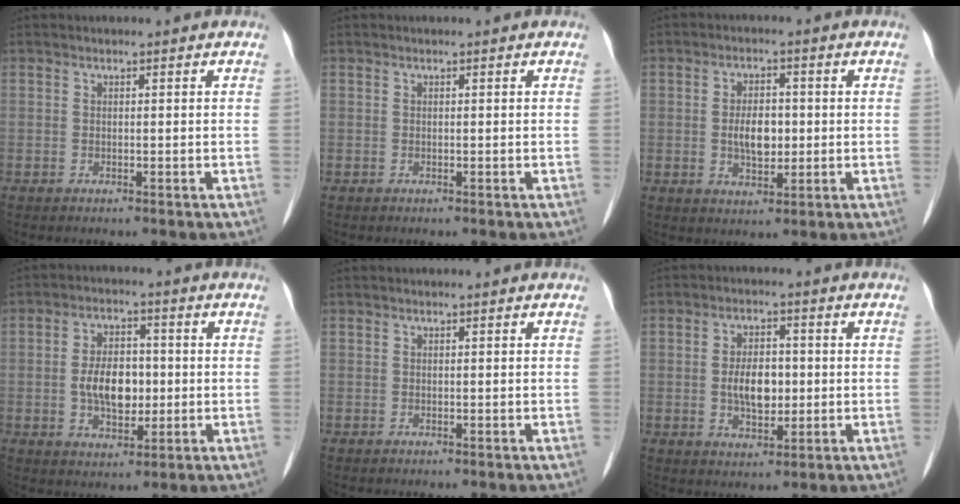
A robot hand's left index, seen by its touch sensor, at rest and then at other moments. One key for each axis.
{"total": 0.0}
{"total": 5.1, "fx": -0.2, "fy": 2.8, "fz": 4.3, "tx": -0.083, "ty": 0.003, "tz": 0.000}
{"total": 7.5, "fx": -0.4, "fy": 4.4, "fz": 6.1, "tx": -0.123, "ty": 0.009, "tz": -0.005}
{"total": 0.0}
{"total": 6.1, "fx": -0.2, "fy": 3.4, "fz": 5.1, "tx": -0.099, "ty": 0.005, "tz": -0.001}